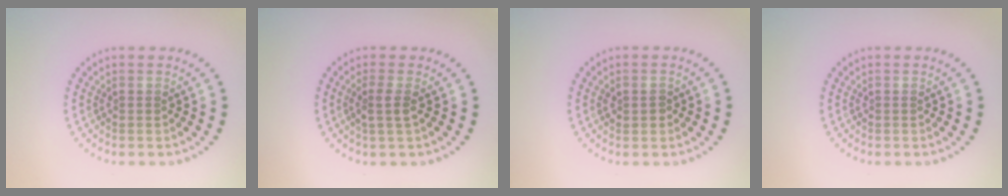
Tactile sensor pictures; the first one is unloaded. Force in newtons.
{"total": 1.7, "press": 1.3, "slide": 1.0}
{"total": 1.3, "press": 1.2, "slide": 0.2}
{"total": 0.0}